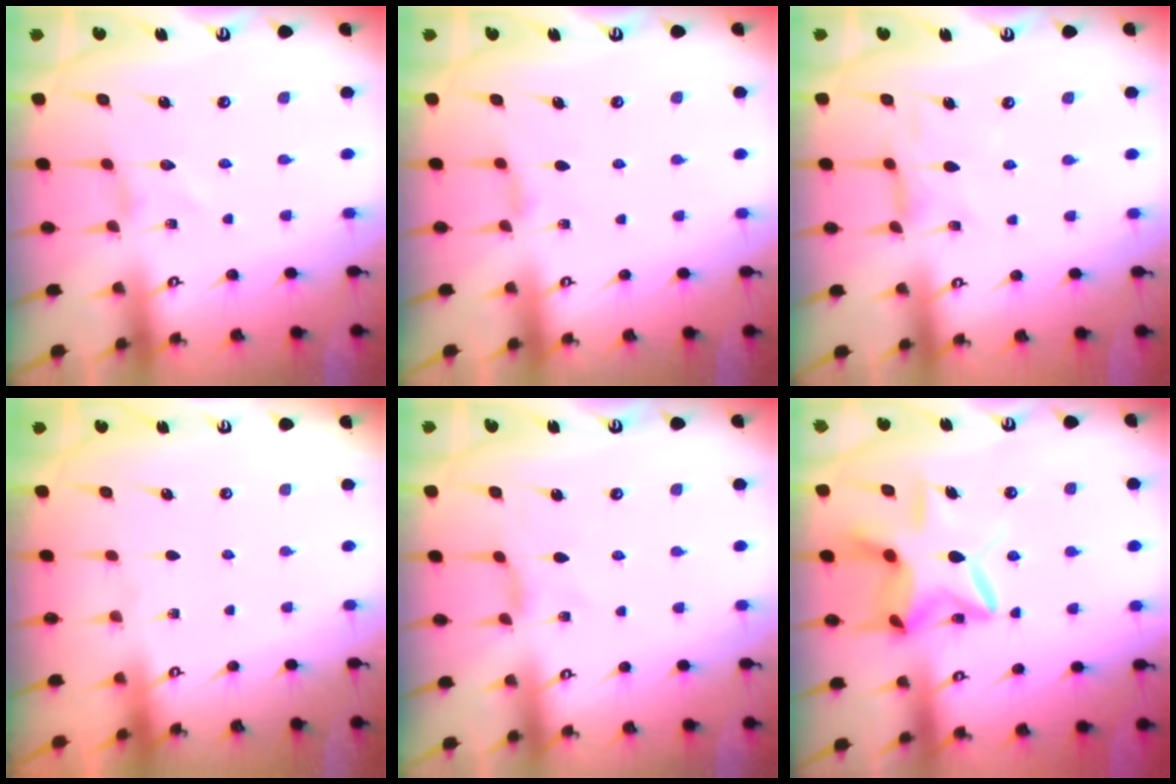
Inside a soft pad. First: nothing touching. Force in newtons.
{"total": 2.0, "press": 2.0, "slide": 0.4}
{"total": 1.7, "press": 1.6, "slide": 0.4}
{"total": 0.0}
{"total": 0.8, "press": 0.7, "slide": 0.4}
{"total": 13.1, "press": 13.1, "slide": 1.1}